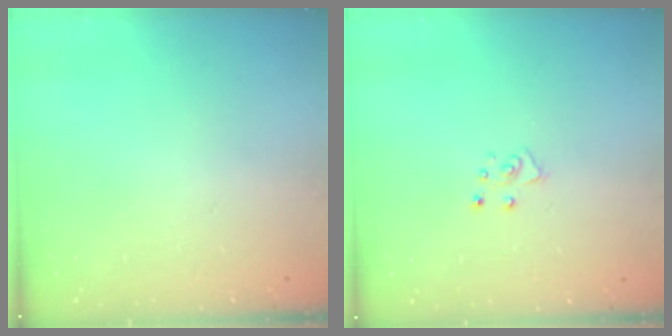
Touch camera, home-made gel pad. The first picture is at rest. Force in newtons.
{"total": 4.8, "press": 4.8, "slide": 0.2}